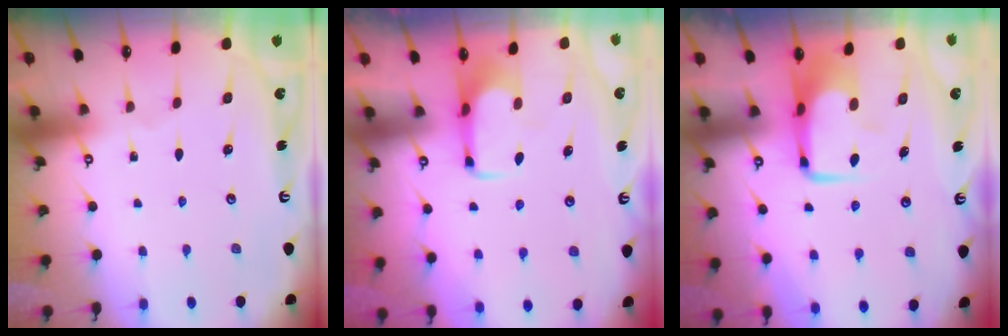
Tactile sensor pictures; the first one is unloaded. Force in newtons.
{"total": 1.5, "press": 1.4, "slide": 0.5}
{"total": 7.1, "press": 7.0, "slide": 1.3}